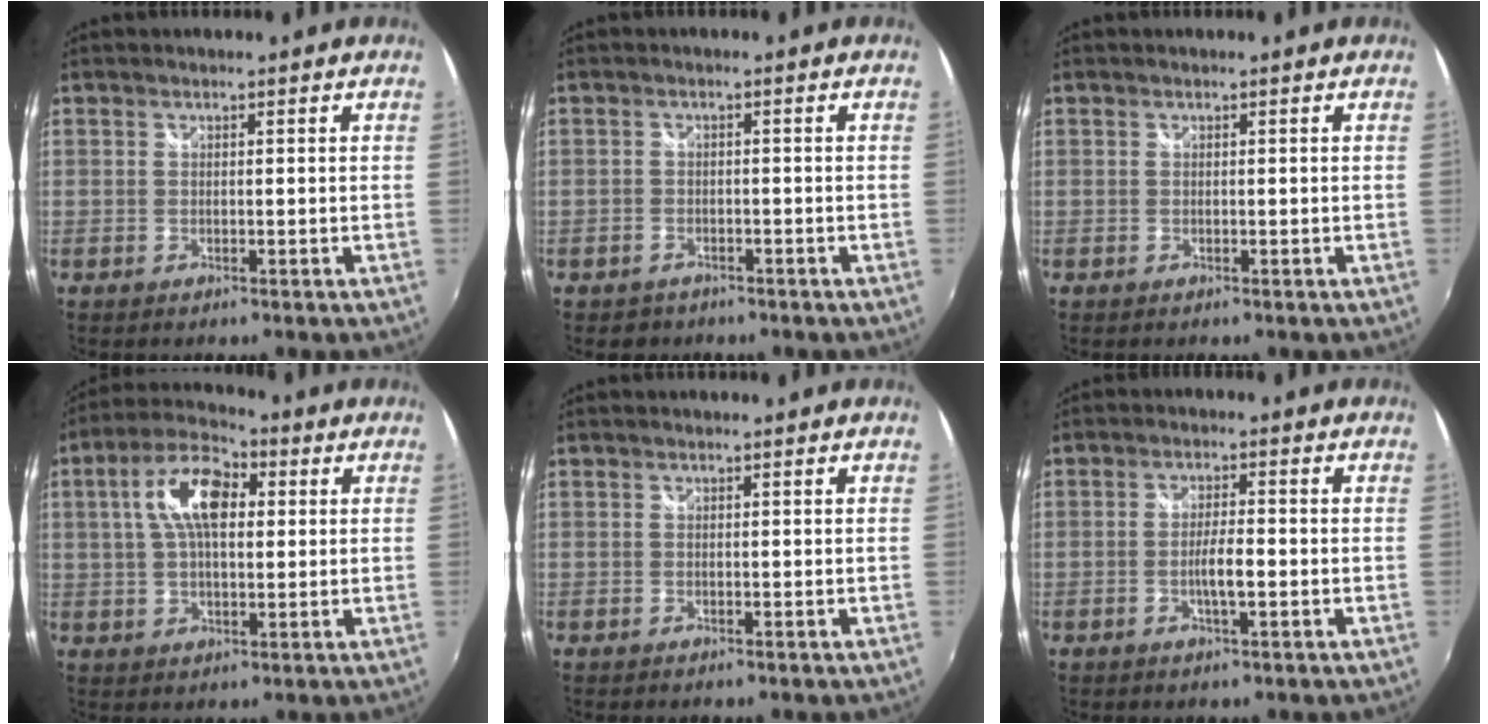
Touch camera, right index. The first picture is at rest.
{"total": 2.7, "force": [-1.8, 1.9, 0.3], "torque": [-0.016, 0.000, -0.029]}
{"total": 0.0}
{"total": 11.1, "force": [2.6, 5.5, 9.3], "torque": [-0.174, 0.027, 0.040]}
{"total": 0.0}
{"total": 3.8, "force": [-1.1, 0.5, 3.6], "torque": [-0.068, 0.002, -0.019]}